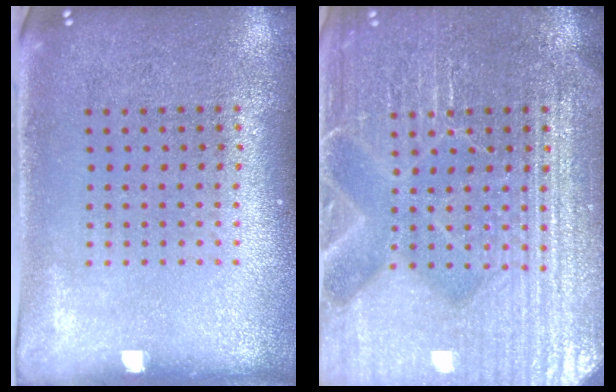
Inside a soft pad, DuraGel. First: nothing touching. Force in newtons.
{"total": 4.9, "press": 4.9, "slide": 0.6}